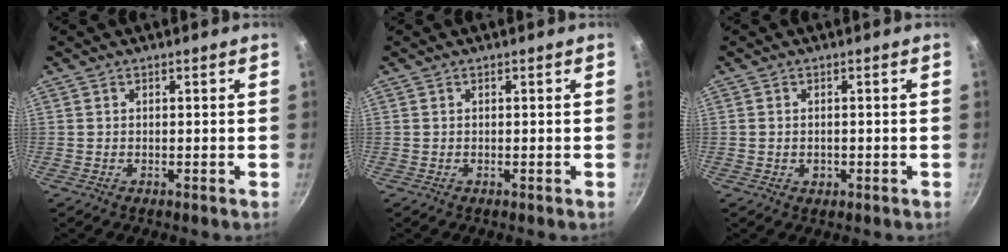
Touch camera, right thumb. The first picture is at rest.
{"total": 0.0}
{"total": 1.6, "force": [-0.4, 1.2, 1.0], "torque": [-0.014, 0.001, -0.005]}